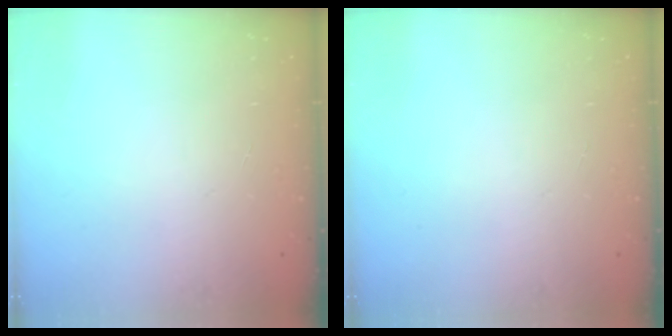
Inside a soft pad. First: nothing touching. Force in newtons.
{"total": 0.0}